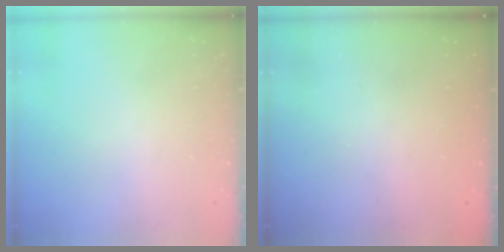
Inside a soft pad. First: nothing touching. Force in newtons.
{"total": 2.3, "press": 2.2, "slide": 0.8}